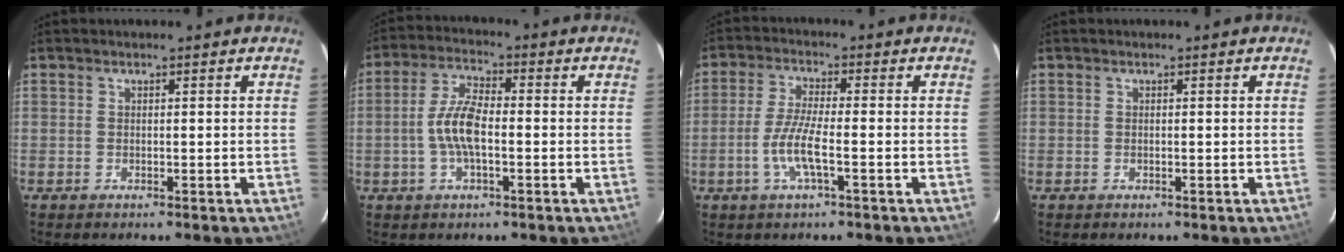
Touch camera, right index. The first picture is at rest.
{"total": 7.7, "force": [-1.4, 2.8, 7.0], "torque": [-0.144, 0.010, -0.028]}
{"total": 6.5, "force": [-2.3, 0.7, 6.1], "torque": [-0.127, -0.006, -0.045]}
{"total": 0.0}